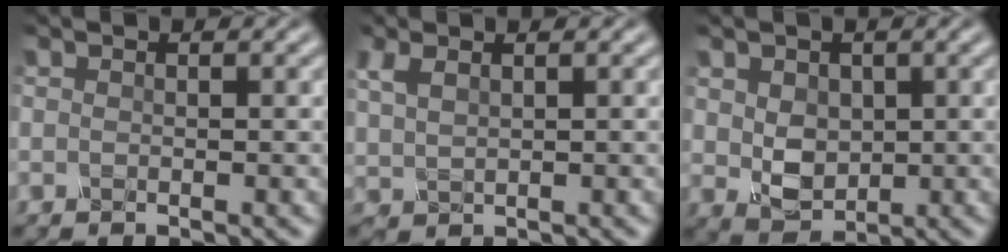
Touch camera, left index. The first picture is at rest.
{"total": 1.3, "force": [1.3, 0.2, 0.1], "torque": [-0.023, 0.006, 0.036]}
{"total": 2.2, "force": [0.3, 1.9, 1.2], "torque": [-0.037, -0.001, 0.020]}